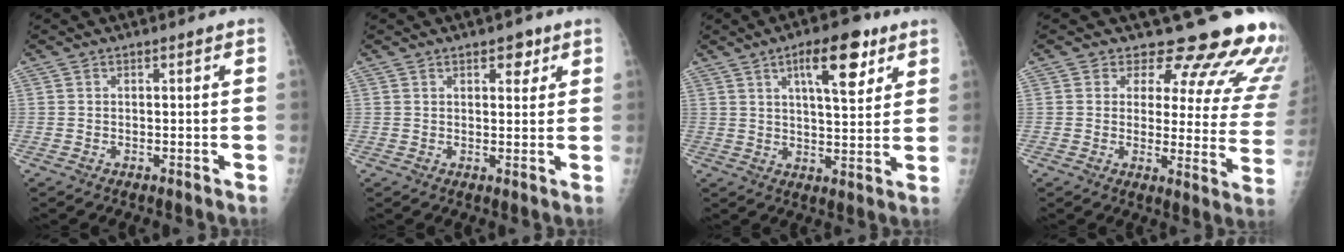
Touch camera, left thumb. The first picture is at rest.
{"total": 3.4, "force": [1.9, 2.0, 2.0], "torque": [-0.006, -0.007, 0.023]}
{"total": 11.3, "force": [5.7, 4.2, 8.9], "torque": [-0.112, -0.022, 0.083]}
{"total": 19.0, "force": [16.1, 7.0, 7.3], "torque": [-0.043, -0.117, 0.170]}